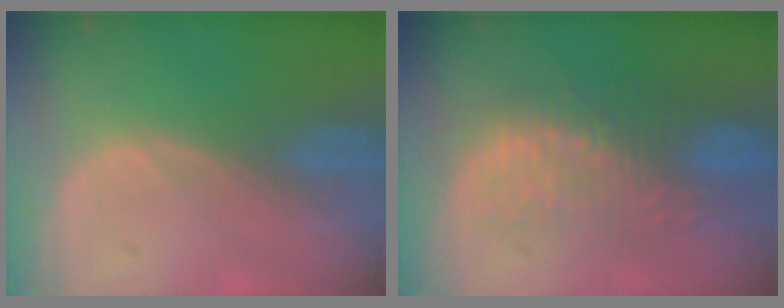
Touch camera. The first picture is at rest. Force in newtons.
{"total": 10.2, "press": 9.1, "slide": 4.7}